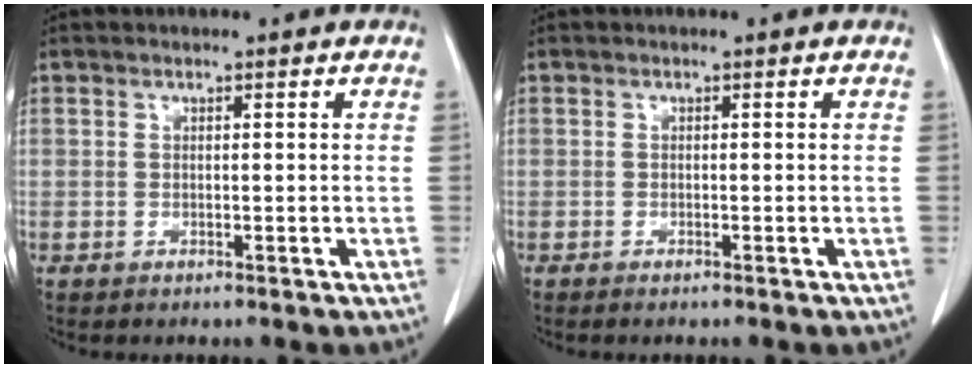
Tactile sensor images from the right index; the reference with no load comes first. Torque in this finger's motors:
{"motor_torque": [-0.07, 0.07, 0.07, 0.01]}